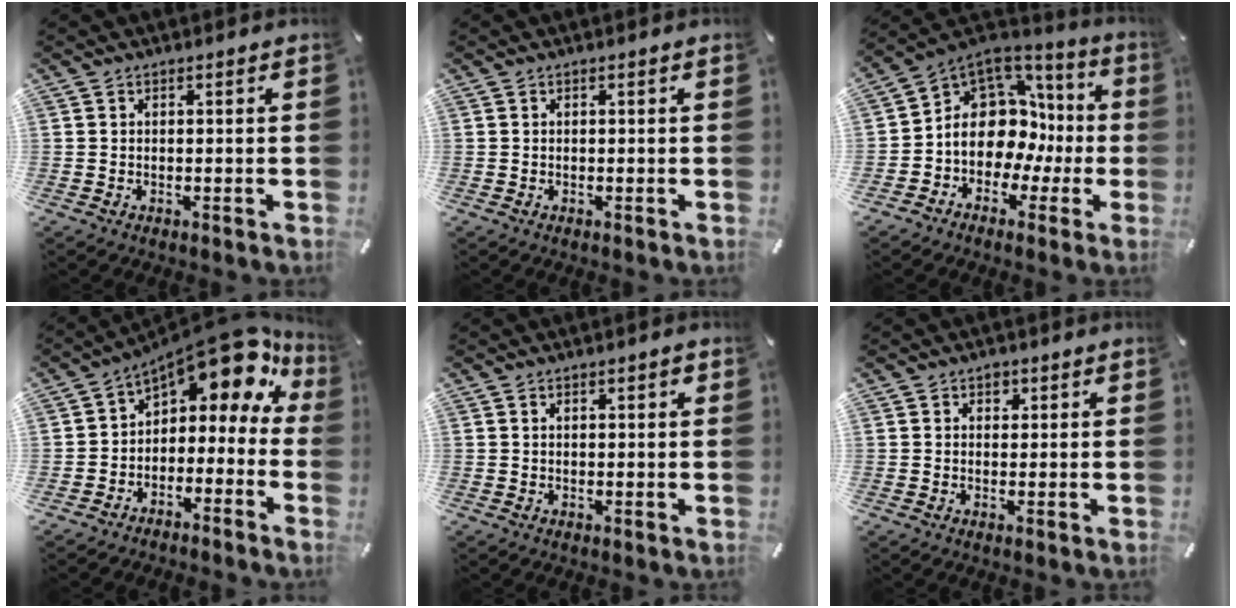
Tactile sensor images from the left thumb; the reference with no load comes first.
{"total": 0.0}
{"total": 11.4, "force": [0.3, 10.0, 5.5], "torque": [-0.104, -0.028, 0.011]}
{"total": 11.6, "force": [7.8, 5.1, 6.9], "torque": [-0.107, -0.070, 0.129]}
{"total": 1.5, "force": [0.9, 0.5, 1.1], "torque": [-0.021, 0.001, 0.015]}
{"total": 1.4, "force": [0.6, 1.2, 0.2], "torque": [0.010, -0.003, 0.005]}